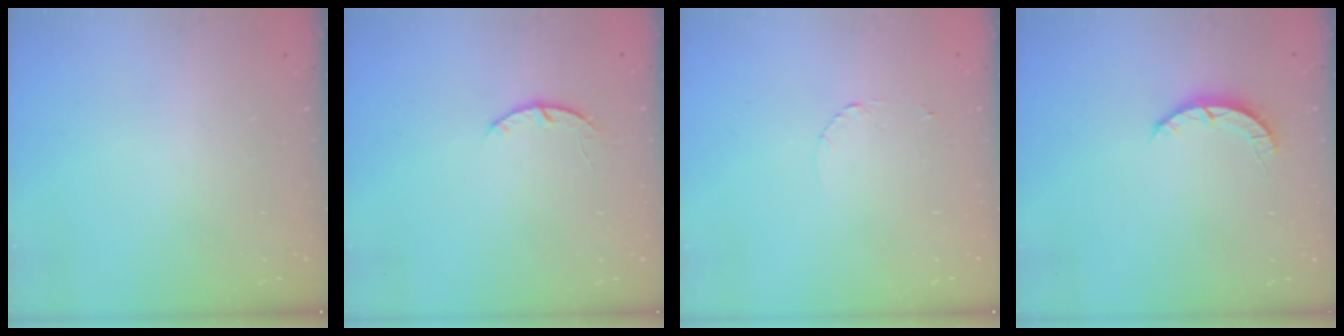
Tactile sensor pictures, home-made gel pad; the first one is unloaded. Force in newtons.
{"total": 3.5, "press": 3.5, "slide": 0.6}
{"total": 1.6, "press": 1.6, "slide": 0.2}
{"total": 2.7, "press": 2.7, "slide": 0.4}